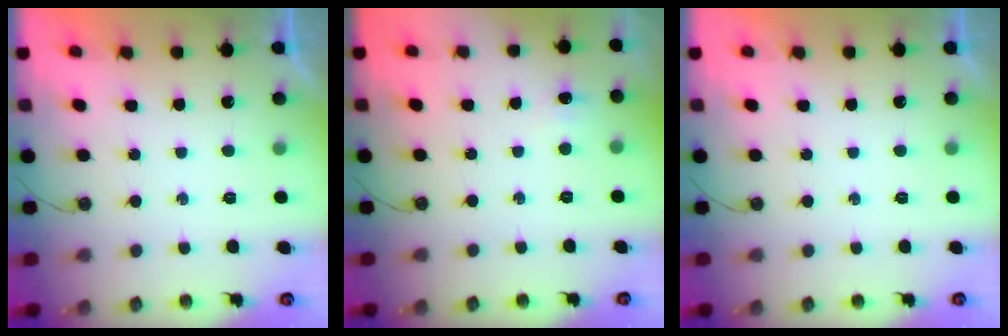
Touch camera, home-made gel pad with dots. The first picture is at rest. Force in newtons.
{"total": 2.3, "press": 2.0, "slide": 1.0}
{"total": 0.0}